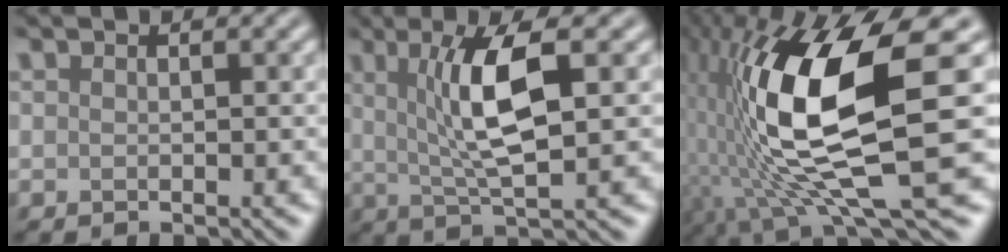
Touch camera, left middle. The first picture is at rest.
{"total": 6.1, "force": [1.2, 1.3, 5.9], "torque": [-0.110, 0.003, 0.027]}
{"total": 14.5, "force": [0.2, 4.1, 13.9], "torque": [-0.266, -0.005, 0.009]}